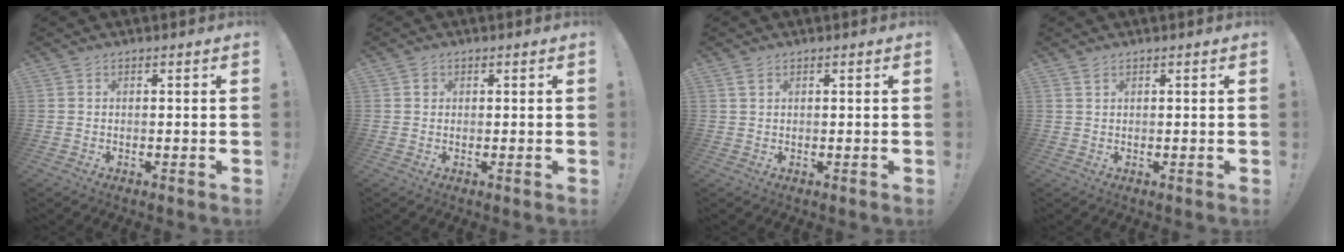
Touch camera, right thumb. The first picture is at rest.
{"total": 1.5, "force": [0.4, 1.4, 0.4], "torque": [0.005, -0.003, 0.005]}
{"total": 1.6, "force": [0.9, 0.8, 1.1], "torque": [-0.020, 0.000, 0.017]}
{"total": 1.2, "force": [0.8, 0.5, 0.7], "torque": [-0.013, -0.001, 0.014]}